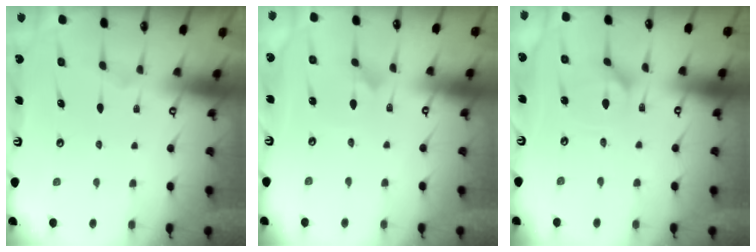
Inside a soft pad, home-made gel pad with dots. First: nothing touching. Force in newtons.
{"total": 2.5, "press": 2.5, "slide": 0.2}
{"total": 2.6, "press": 2.6, "slide": 0.3}